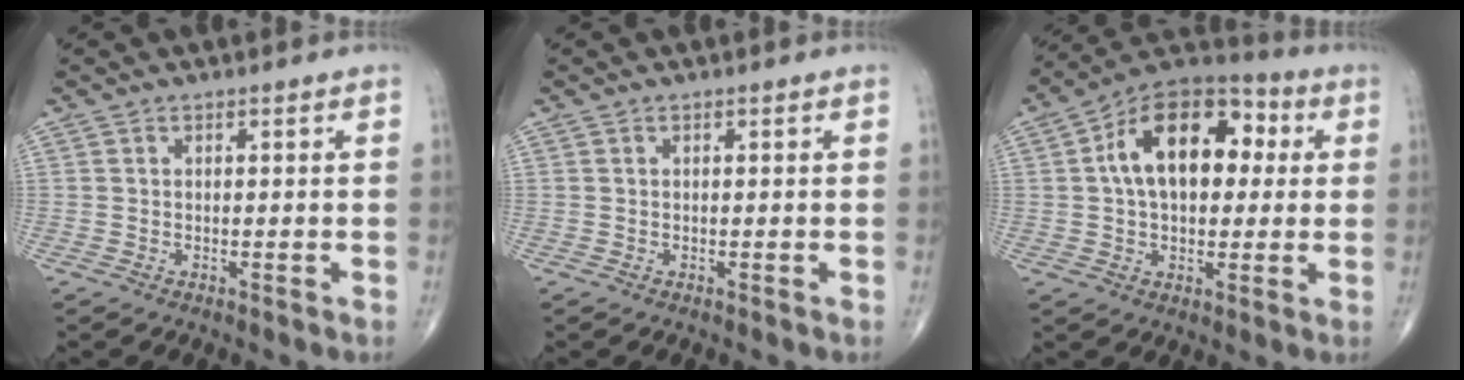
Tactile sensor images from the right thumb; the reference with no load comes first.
{"total": 0.0}
{"total": 17.9, "force": [3.3, 10.8, 13.9], "torque": [-0.194, 0.029, 0.044]}